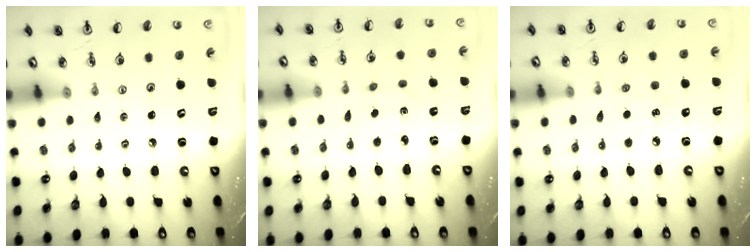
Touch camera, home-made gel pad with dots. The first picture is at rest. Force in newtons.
{"total": 2.4, "press": 2.3, "slide": 0.4}
{"total": 4.6, "press": 4.5, "slide": 0.6}